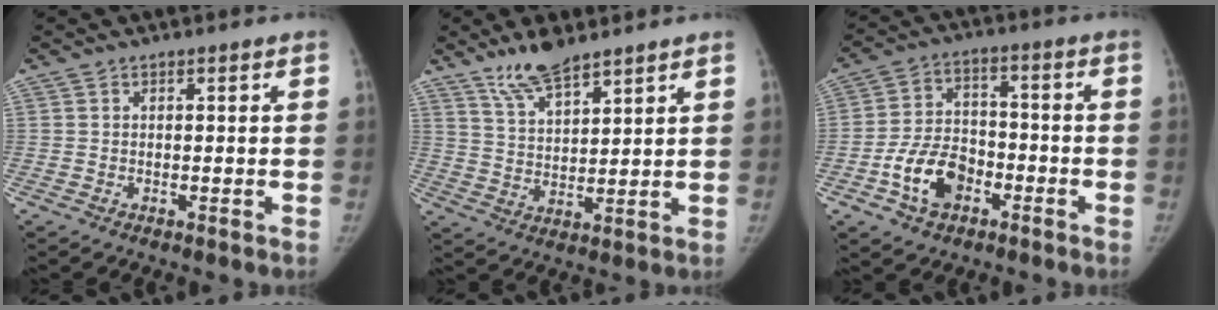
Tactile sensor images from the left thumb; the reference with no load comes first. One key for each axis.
{"total": 8.3, "fx": 6.6, "fy": 2.4, "fz": 4.4, "tx": -0.071, "ty": -0.039, "tz": 0.133}
{"total": 10.7, "fx": -4.5, "fy": 7.3, "fz": 6.3, "tx": -0.097, "ty": 0.030, "tz": -0.081}